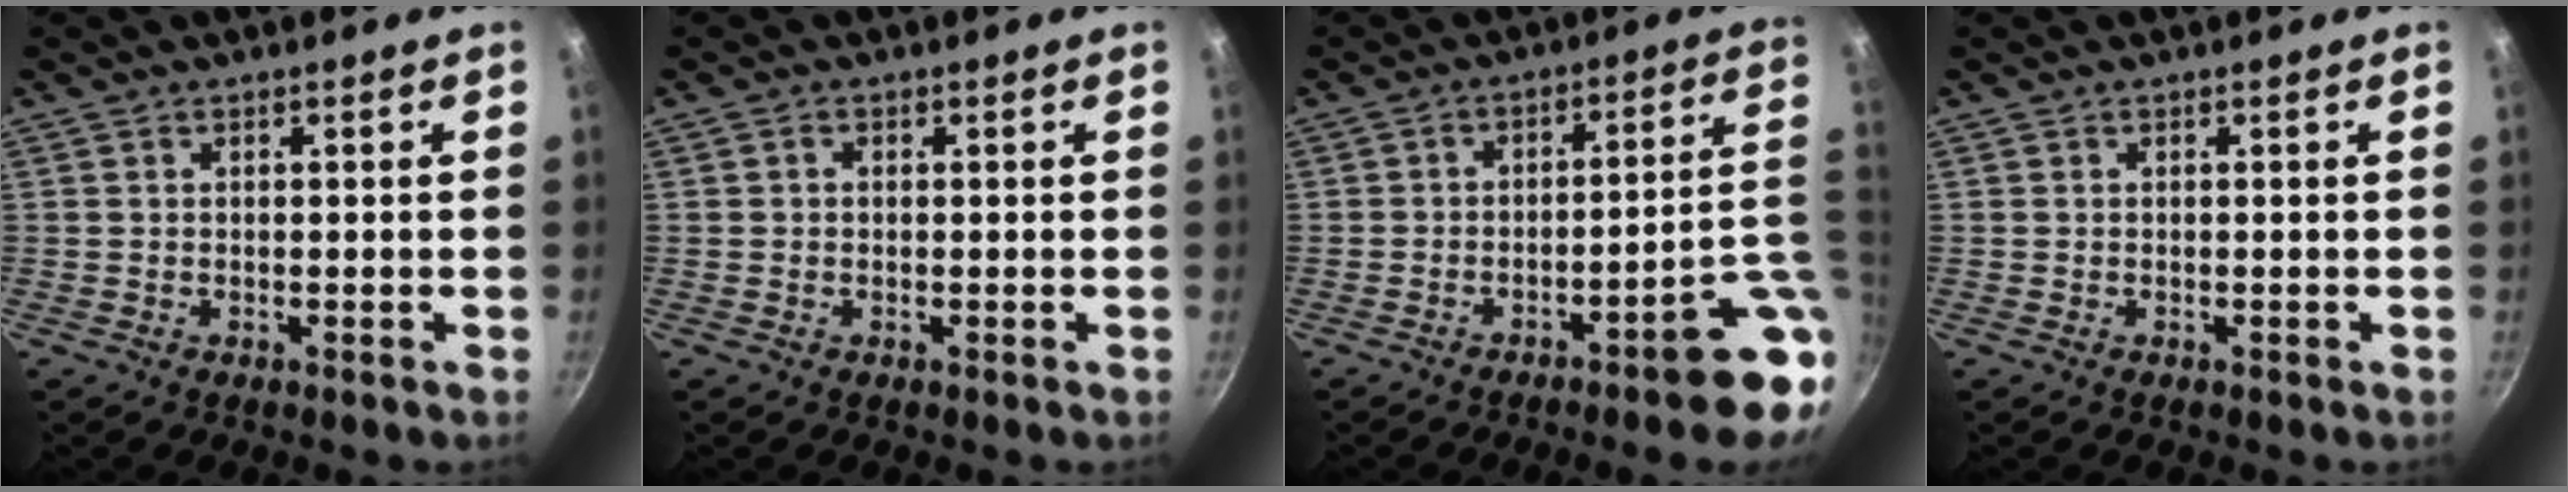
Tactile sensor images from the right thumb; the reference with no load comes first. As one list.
[{"total": 0.7, "force": [0.0, 0.6, 0.4], "torque": [-0.007, 0.005, 0.001]}, {"total": 12.5, "force": [-4.7, 2.5, 11.4], "torque": [-0.120, 0.038, -0.062]}, {"total": 0.0}]